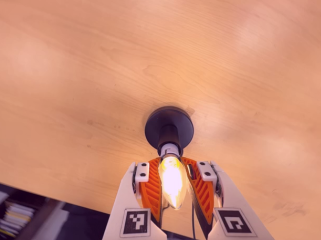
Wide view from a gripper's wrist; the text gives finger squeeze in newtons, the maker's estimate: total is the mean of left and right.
{"total": 22.1, "left": 25.6, "right": 18.6}